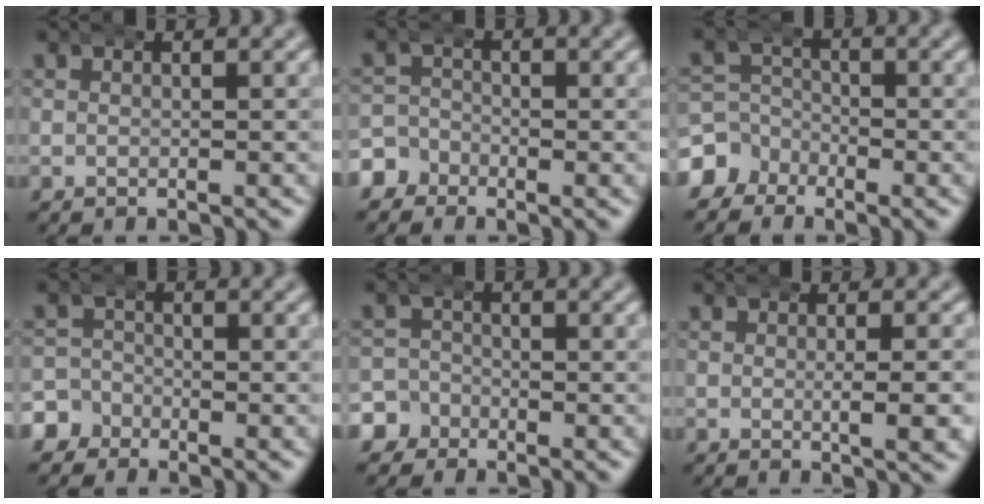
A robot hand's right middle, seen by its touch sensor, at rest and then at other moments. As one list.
[{"total": 3.3, "force": [-1.8, 2.7, 0.6], "torque": [-0.019, -0.005, -0.039]}, {"total": 5.5, "force": [-2.7, 4.6, 1.4], "torque": [-0.043, -0.021, -0.049]}, {"total": 3.6, "force": [-1.9, 3.1, 0.6], "torque": [-0.020, -0.006, -0.040]}, {"total": 4.2, "force": [-1.9, 3.6, 0.7], "torque": [-0.024, -0.009, -0.042]}, {"total": 1.9, "force": [-0.1, 0.1, 1.9], "torque": [-0.034, -0.005, -0.004]}]